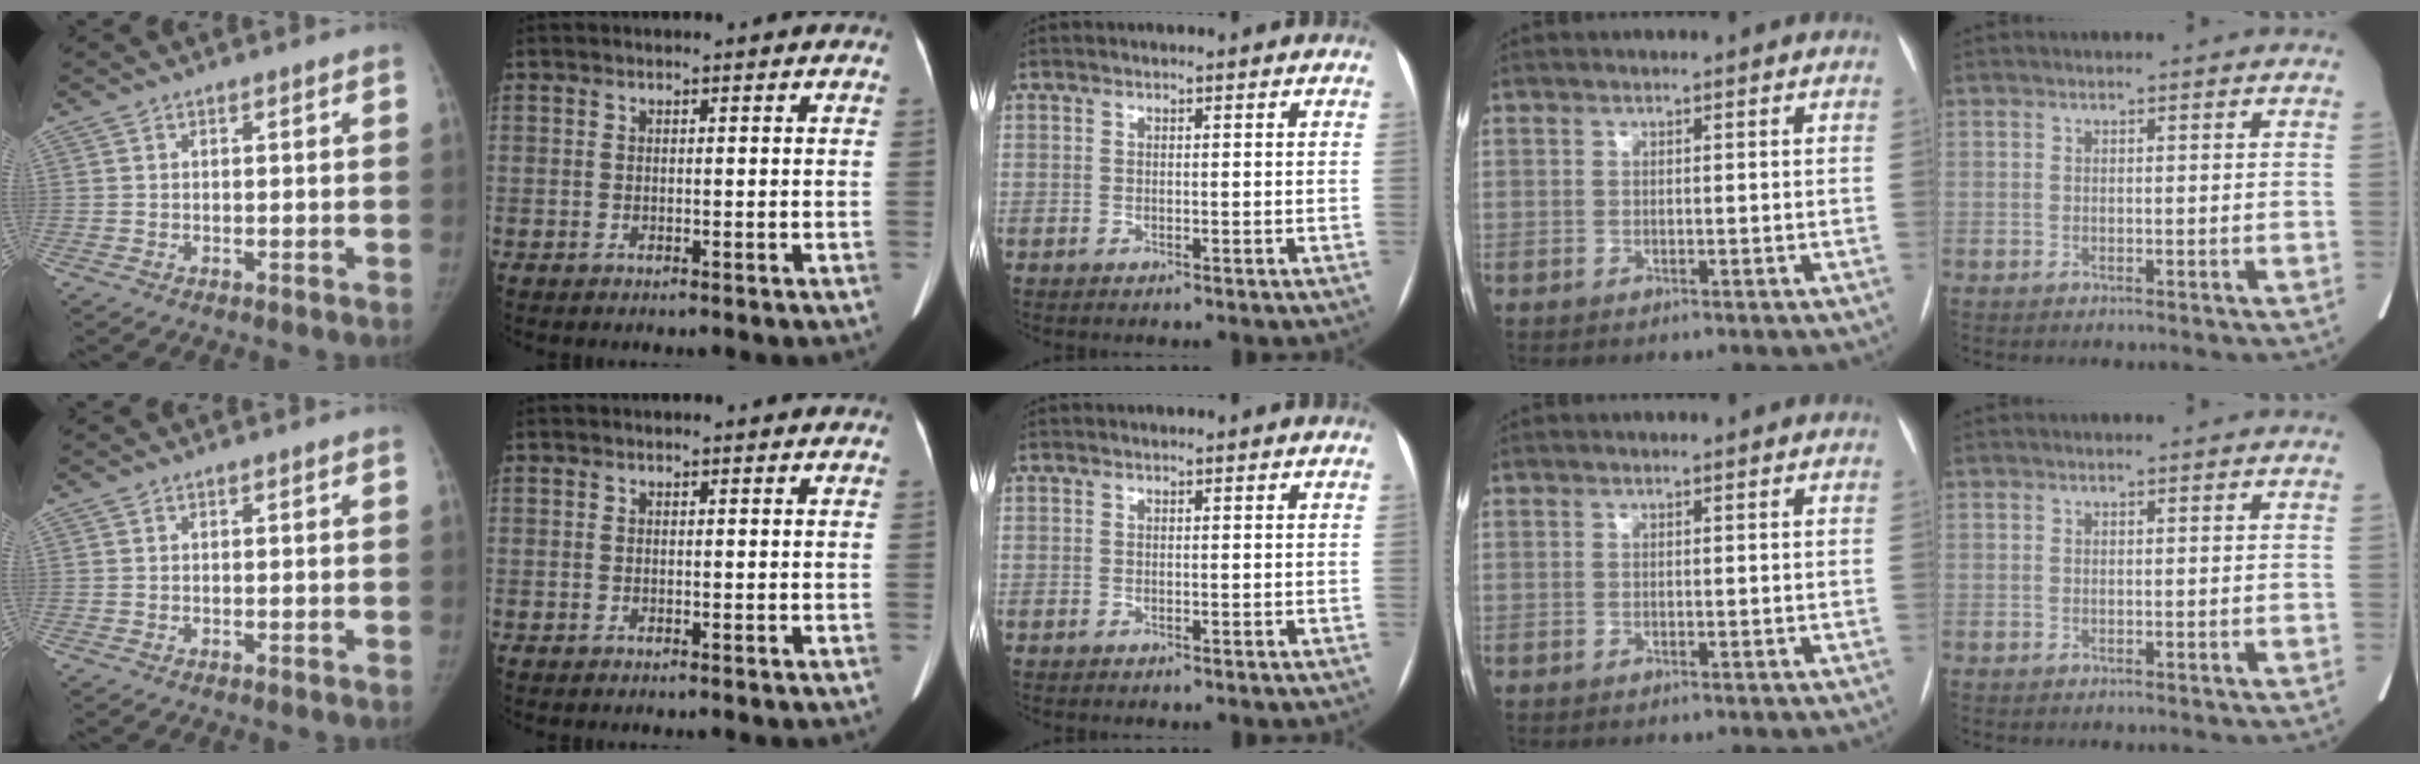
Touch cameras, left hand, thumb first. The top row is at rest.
{"index": {"total": 1.4, "force": [1.3, 0.3, 0.6], "torque": [-0.003, 0.003, 0.011]}}